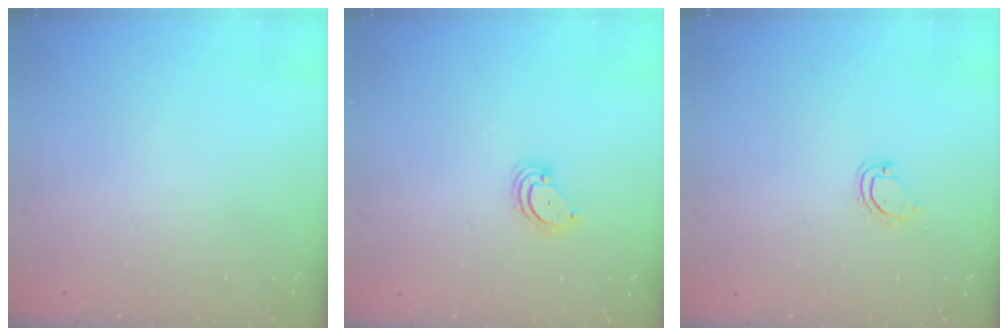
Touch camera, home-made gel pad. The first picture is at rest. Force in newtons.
{"total": 3.3, "press": 3.3, "slide": 0.3}
{"total": 3.9, "press": 3.9, "slide": 0.3}